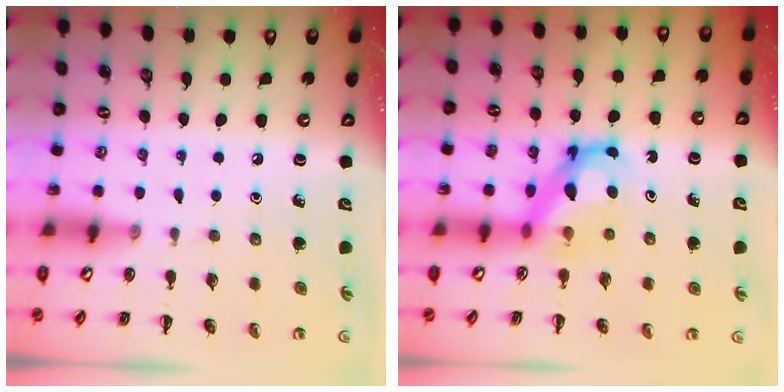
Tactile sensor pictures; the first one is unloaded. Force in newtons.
{"total": 6.0, "press": 5.9, "slide": 0.5}